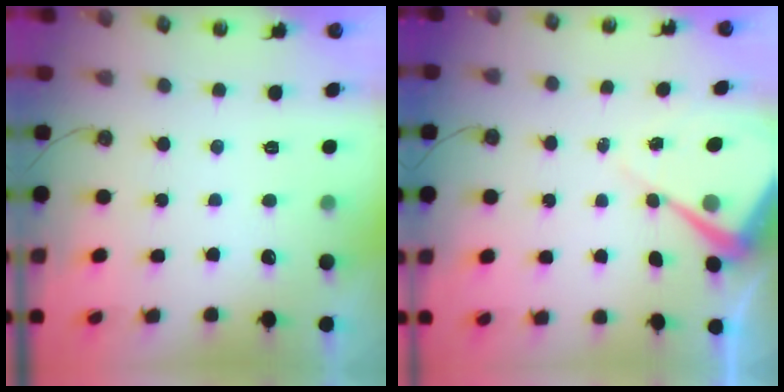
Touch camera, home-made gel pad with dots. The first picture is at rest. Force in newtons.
{"total": 7.5, "press": 7.5, "slide": 0.5}